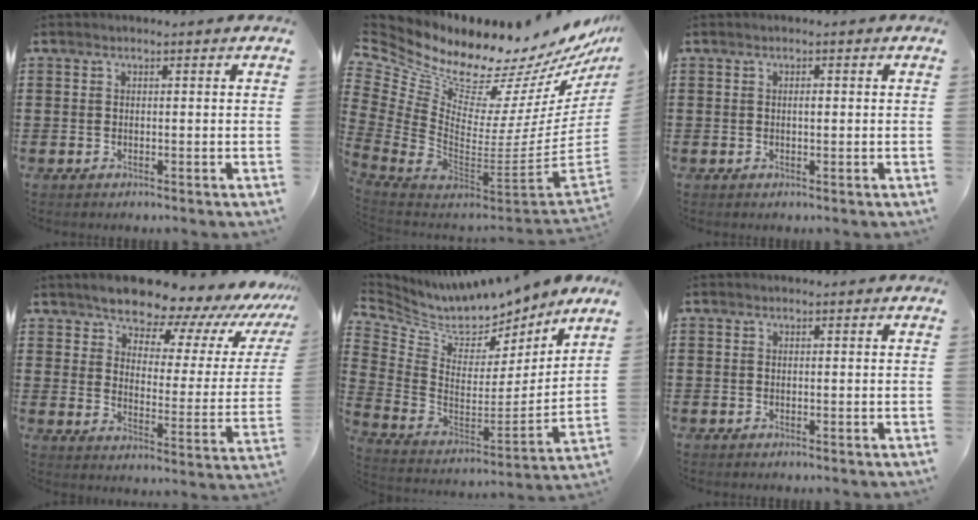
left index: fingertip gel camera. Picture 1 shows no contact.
{"total": 11.2, "force": [9.4, 3.1, 5.1], "torque": [-0.121, -0.107, 0.150]}
{"total": 1.0, "force": [0.1, 0.3, 1.0], "torque": [-0.019, 0.000, 0.001]}
{"total": 9.7, "force": [8.8, 2.0, 3.5], "torque": [-0.082, -0.069, 0.147]}
{"total": 8.3, "force": [7.8, 2.3, 1.6], "torque": [-0.079, -0.068, 0.135]}
{"total": 0.0}